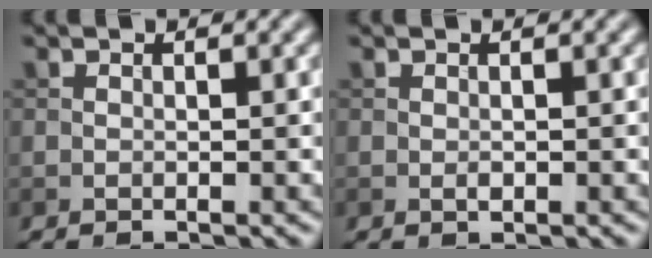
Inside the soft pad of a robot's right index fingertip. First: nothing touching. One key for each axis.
{"total": 0.6, "fx": -0.1, "fy": 0.3, "fz": 0.5, "tx": -0.008, "ty": -0.001, "tz": -0.001}